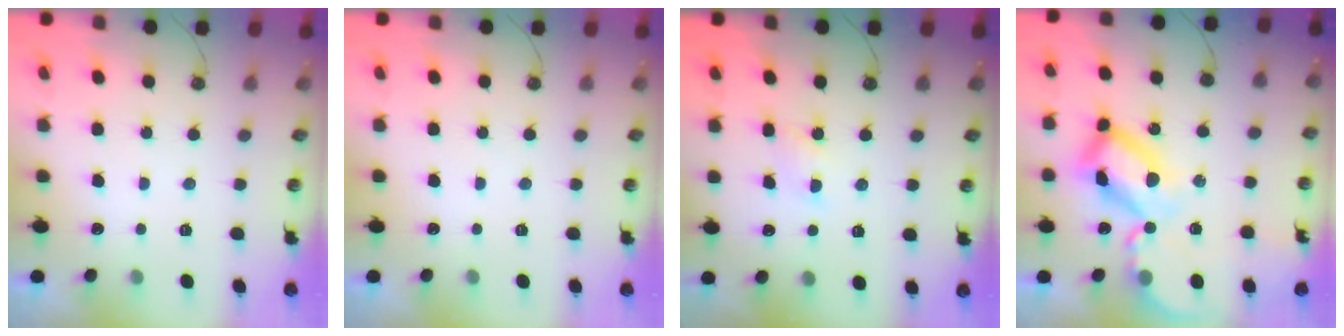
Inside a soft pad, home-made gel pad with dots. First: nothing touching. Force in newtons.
{"total": 0.0}
{"total": 5.1, "press": 5.1, "slide": 0.7}
{"total": 21.8, "press": 21.6, "slide": 2.8}